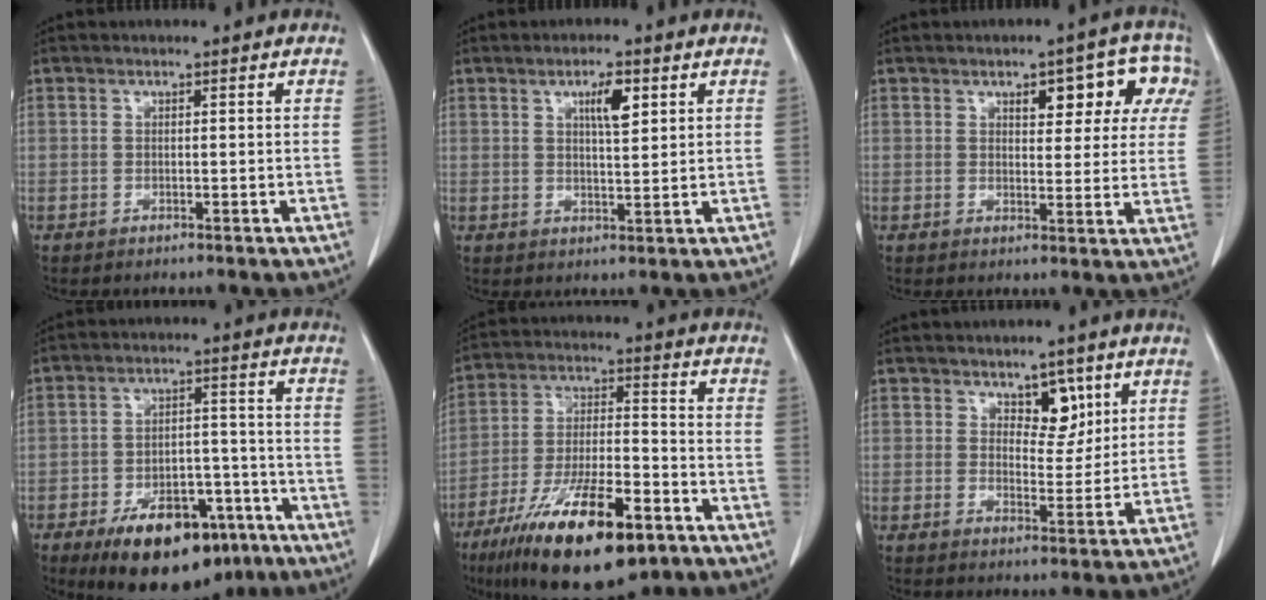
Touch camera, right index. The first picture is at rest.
{"total": 4.4, "force": [2.0, 1.0, 3.9], "torque": [-0.066, 0.000, 0.035]}
{"total": 9.3, "force": [4.3, 4.1, 7.2], "torque": [-0.072, 0.025, 0.050]}
{"total": 16.4, "force": [-10.5, 7.9, 9.7], "torque": [-0.142, 0.021, -0.156]}
{"total": 19.0, "force": [-11.3, 4.9, 14.4], "torque": [-0.257, -0.028, -0.193]}
{"total": 5.0, "force": [2.8, 2.7, 3.2], "torque": [-0.035, -0.002, 0.044]}